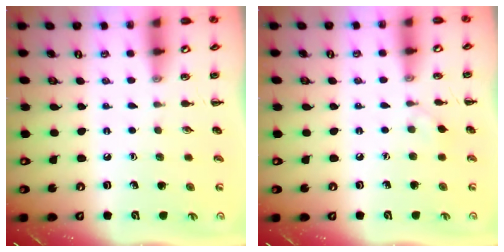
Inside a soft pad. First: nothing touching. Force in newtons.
{"total": 3.6, "press": 3.5, "slide": 1.0}